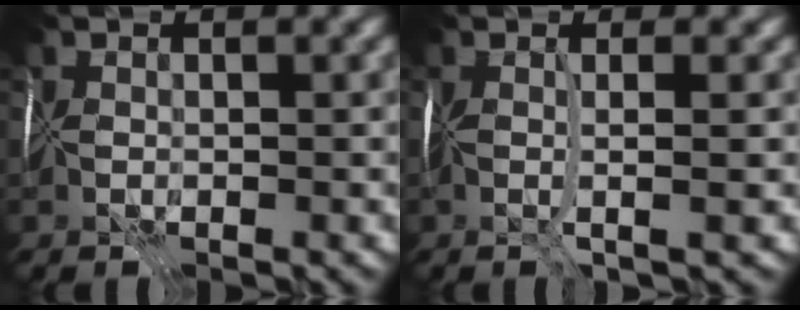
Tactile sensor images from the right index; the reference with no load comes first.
{"total": 2.9, "force": [0.0, 0.5, 2.9], "torque": [-0.045, 0.002, -0.005]}